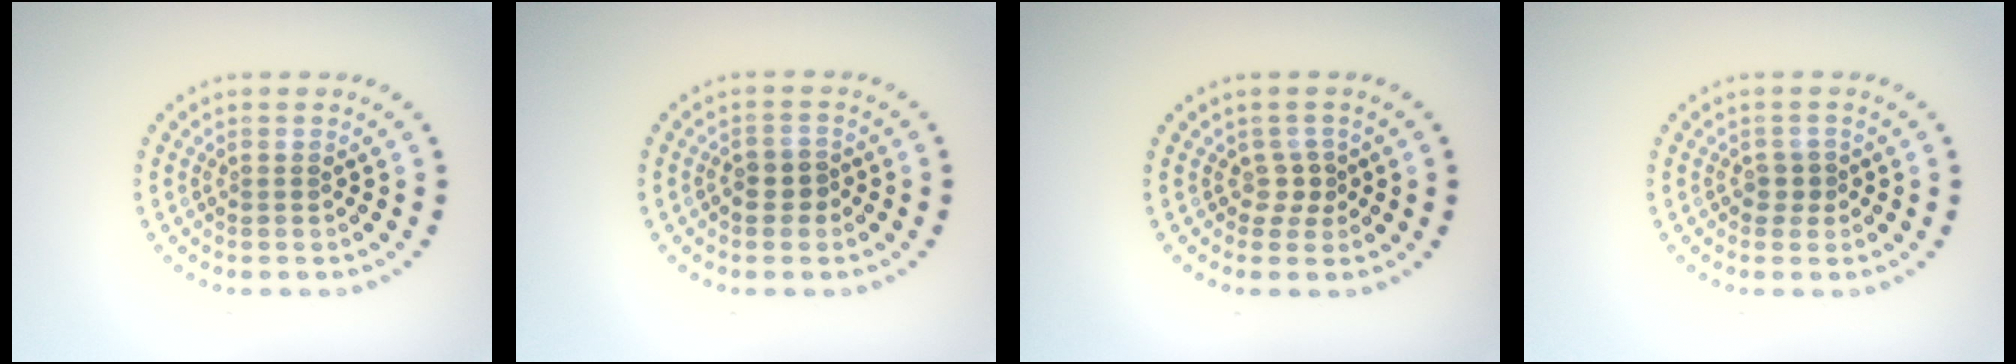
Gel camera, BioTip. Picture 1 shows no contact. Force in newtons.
{"total": 2.0, "press": 1.9, "slide": 0.8}
{"total": 1.4, "press": 1.0, "slide": 1.0}
{"total": 1.0, "press": 0.8, "slide": 0.7}